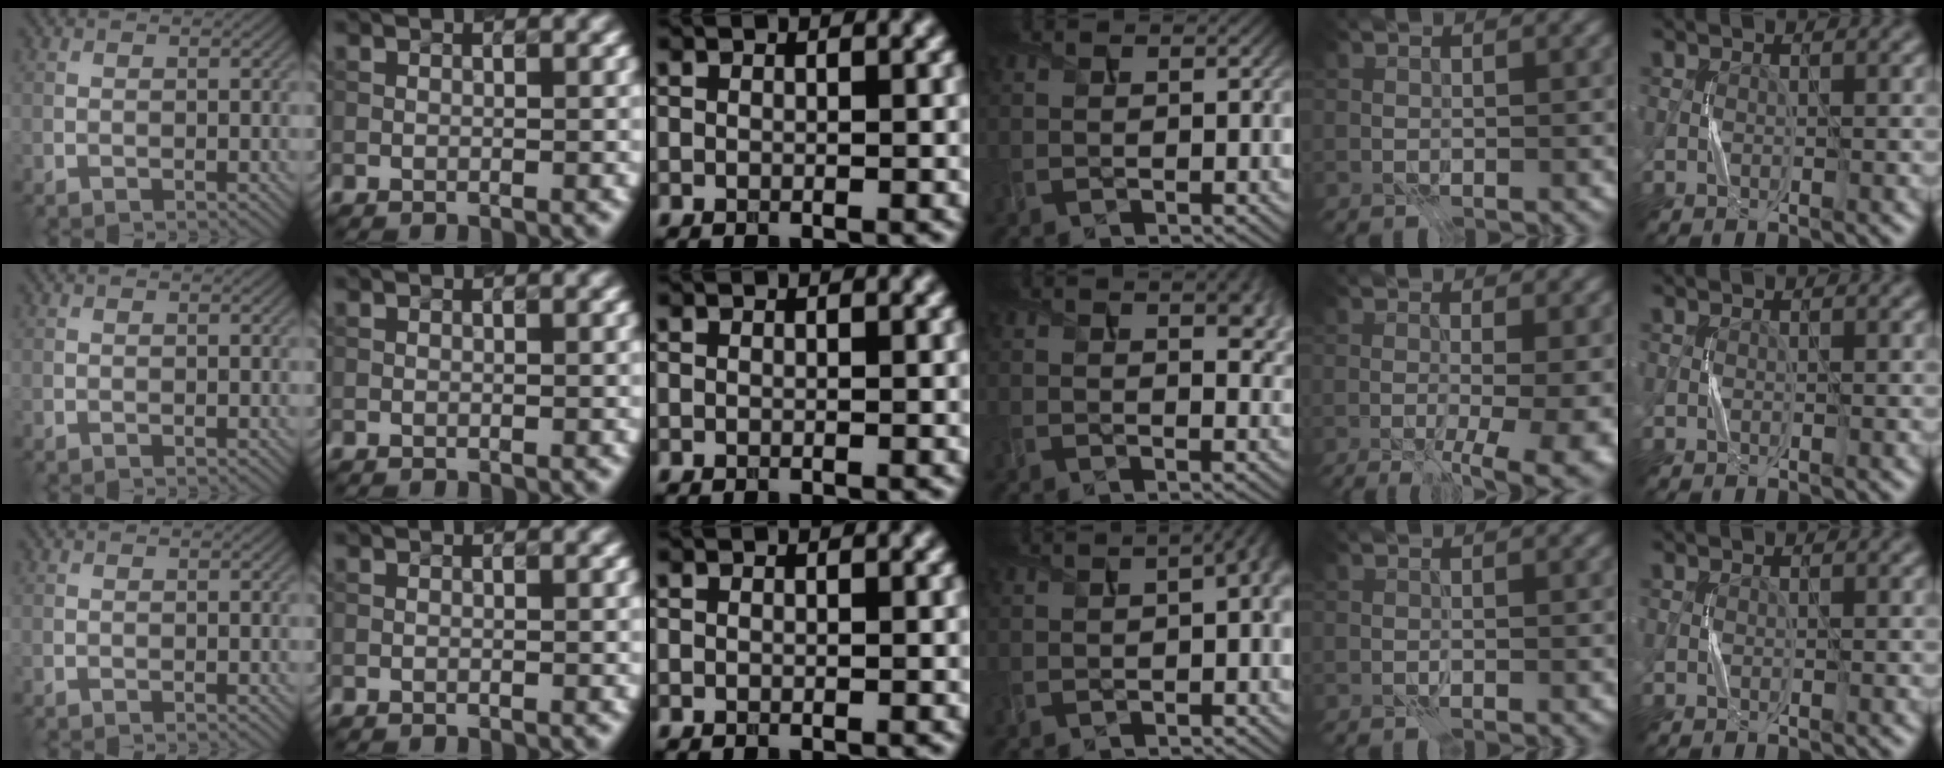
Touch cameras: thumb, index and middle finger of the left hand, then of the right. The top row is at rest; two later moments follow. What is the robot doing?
{"motion": "press", "object": "syringe"}